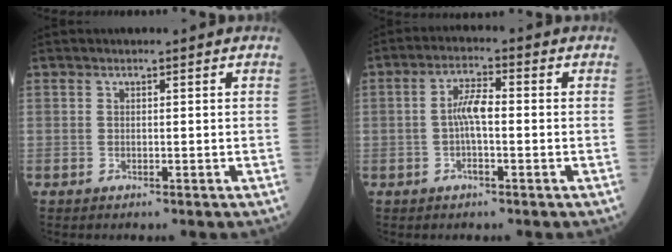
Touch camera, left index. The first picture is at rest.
{"total": 4.7, "force": [-0.5, 1.1, 4.6], "torque": [-0.094, 0.008, -0.013]}